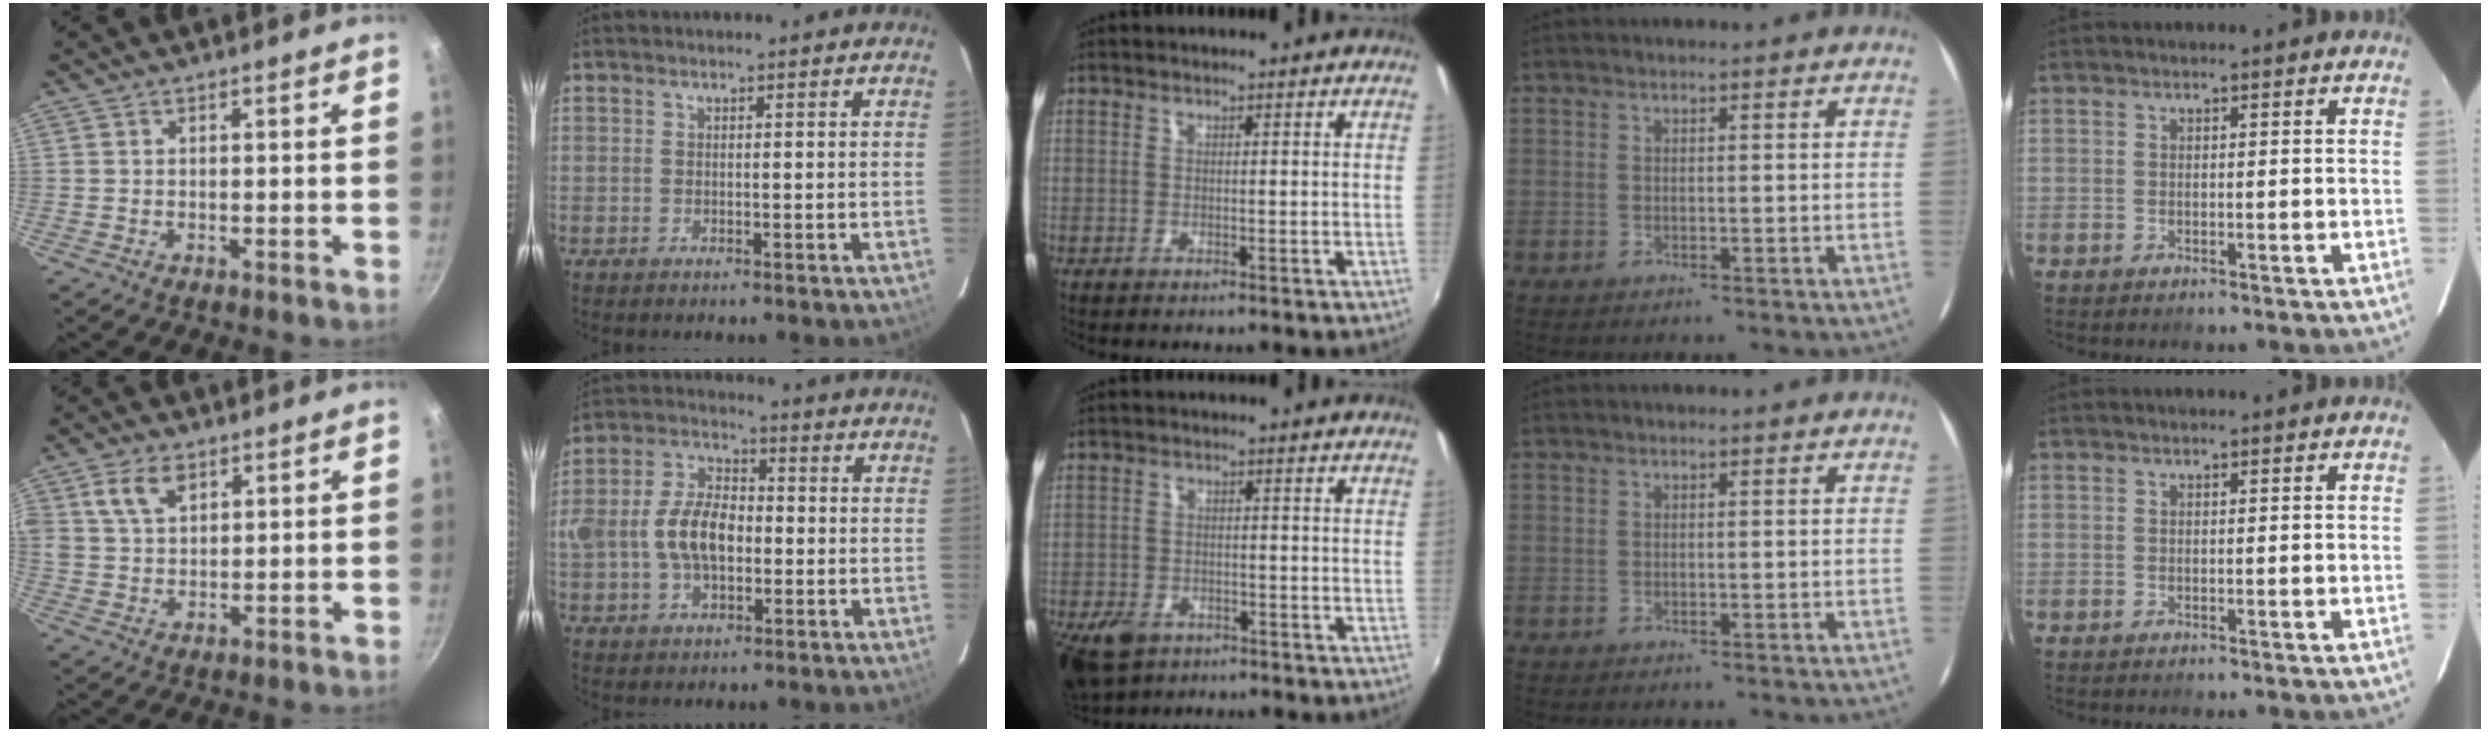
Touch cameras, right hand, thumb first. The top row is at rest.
{"thumb": {"total": 6.8, "force": [3.2, 4.4, 4.1], "torque": [-0.065, -0.006, 0.060]}, "index": {"total": 12.0, "force": [-1.6, 7.5, 9.2], "torque": [-0.190, 0.017, -0.029]}, "middle": {"total": 7.2, "force": [-4.7, 4.4, 3.3], "torque": [-0.087, -0.010, -0.081]}}